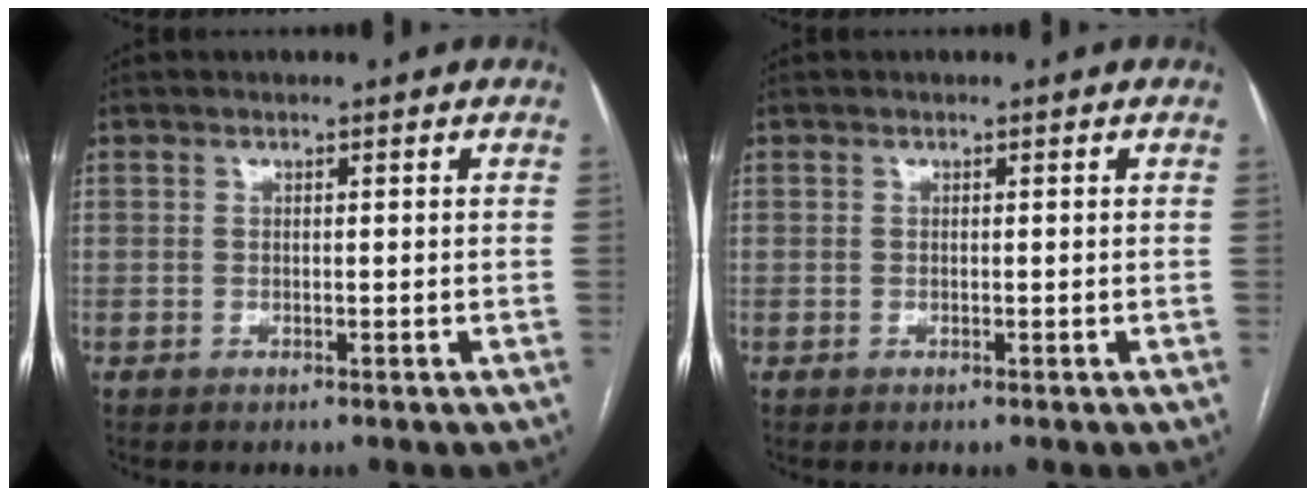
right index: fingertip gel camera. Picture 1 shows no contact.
{"total": 0.0}